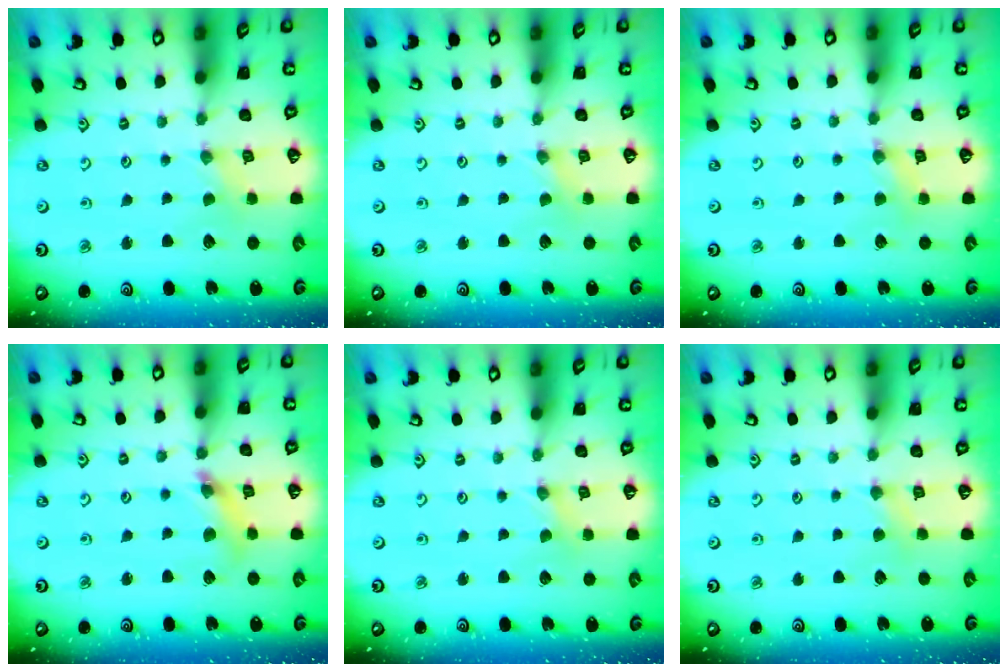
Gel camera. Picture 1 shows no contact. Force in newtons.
{"total": 0.0}
{"total": 2.6, "press": 2.5, "slide": 0.4}
{"total": 8.3, "press": 8.3, "slide": 1.0}
{"total": 0.0}
{"total": 3.9, "press": 3.8, "slide": 0.5}